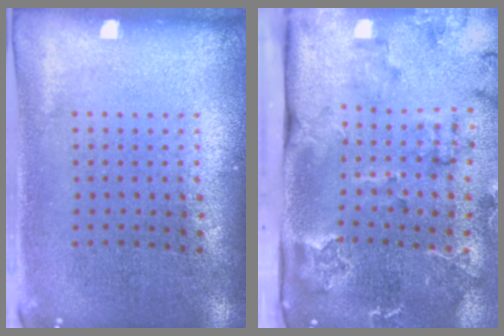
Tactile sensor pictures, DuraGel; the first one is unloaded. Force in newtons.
{"total": 2.6, "press": 2.4, "slide": 1.1}